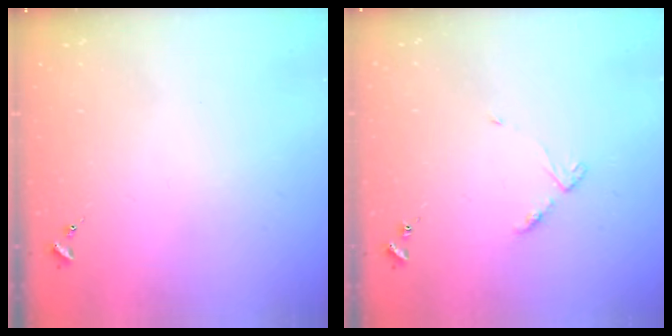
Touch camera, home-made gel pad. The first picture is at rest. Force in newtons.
{"total": 4.4, "press": 4.3, "slide": 0.5}